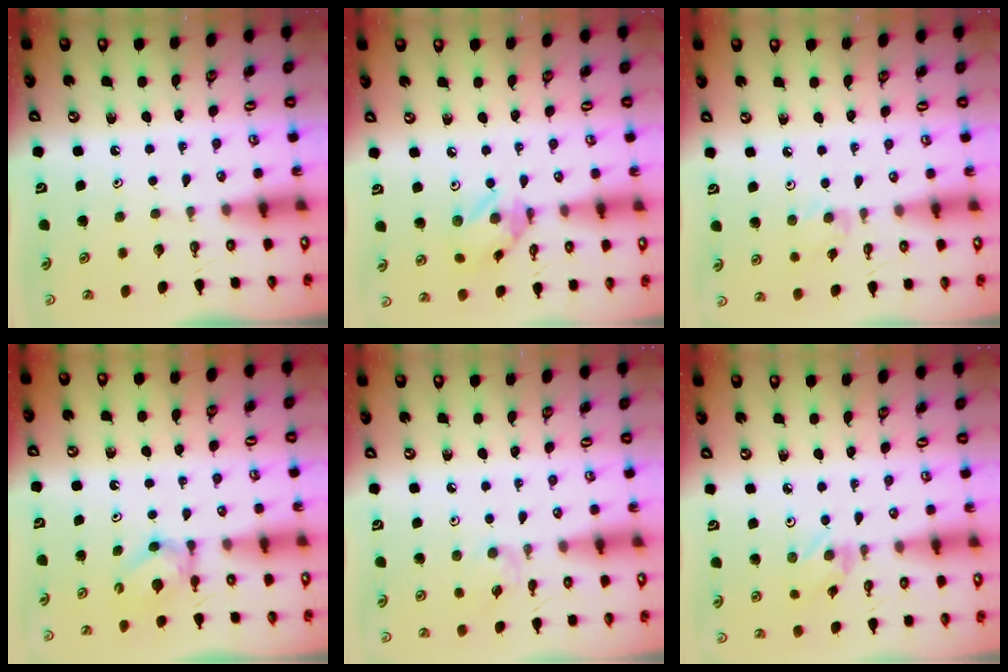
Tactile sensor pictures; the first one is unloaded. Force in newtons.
{"total": 6.7, "press": 6.6, "slide": 0.5}
{"total": 2.3, "press": 2.3, "slide": 0.4}
{"total": 4.5, "press": 4.4, "slide": 0.7}
{"total": 1.3, "press": 1.2, "slide": 0.4}
{"total": 0.5, "press": 0.5, "slide": 0.1}